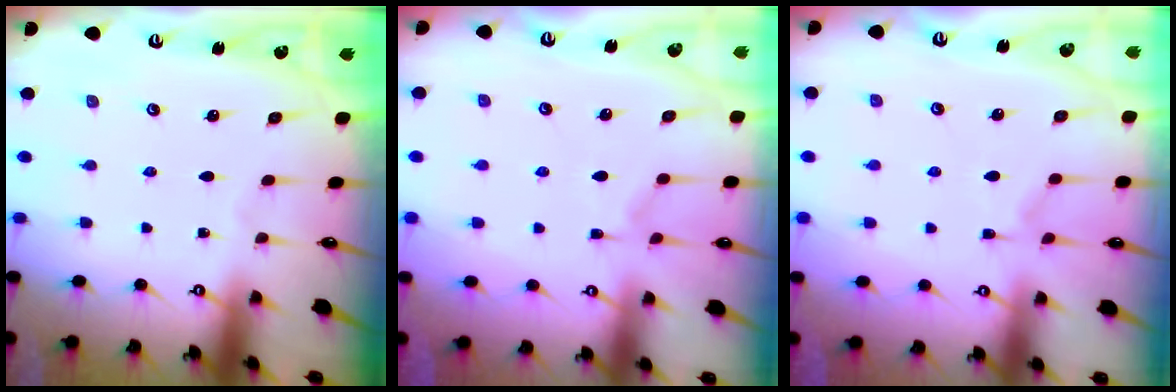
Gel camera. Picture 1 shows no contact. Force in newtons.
{"total": 1.4, "press": 0.1, "slide": 1.4}
{"total": 1.4, "press": 0.1, "slide": 1.4}